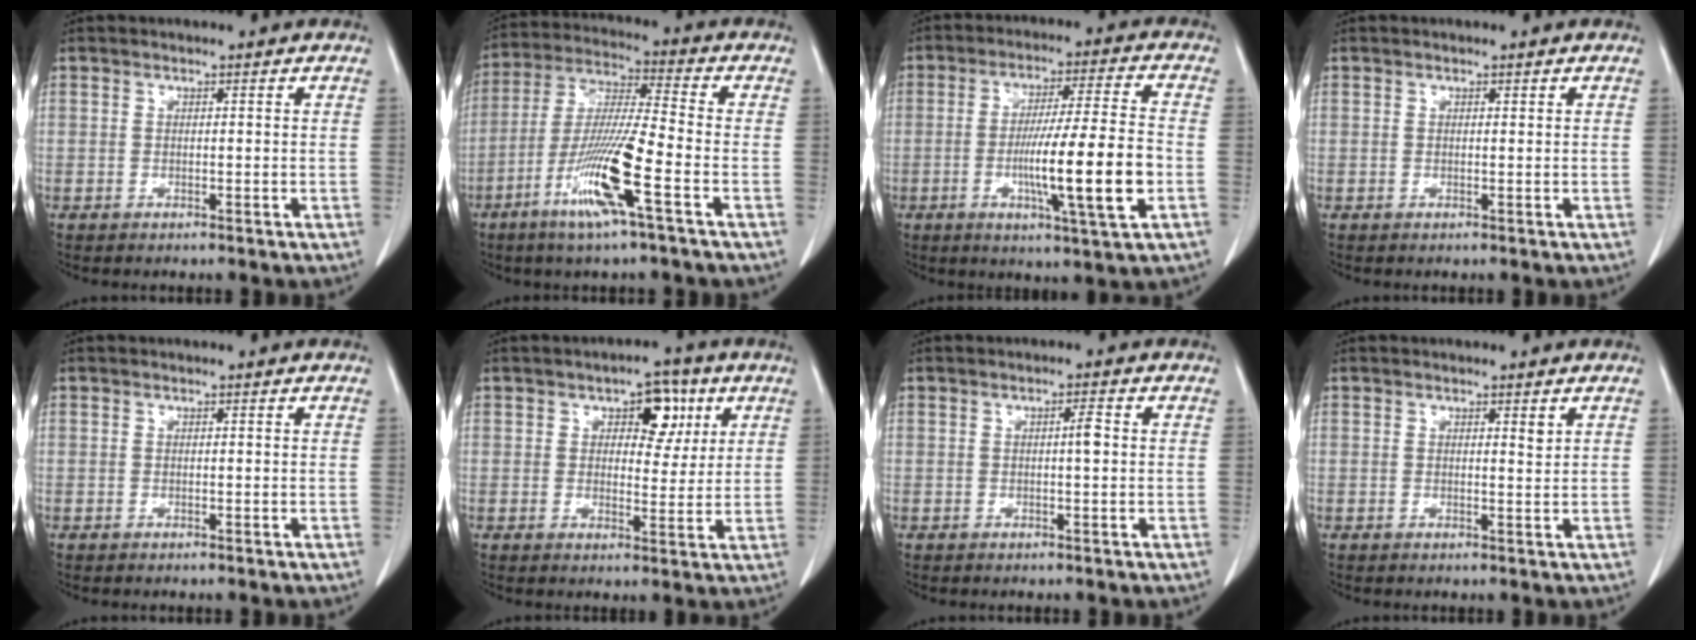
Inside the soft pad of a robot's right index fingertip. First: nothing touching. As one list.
[{"total": 13.2, "force": [-5.8, -0.2, 11.8], "torque": [-0.238, -0.017, -0.114]}, {"total": 13.7, "force": [-3.4, -0.1, 13.3], "torque": [-0.225, -0.009, -0.058]}, {"total": 0.0}, {"total": 0.0}, {"total": 6.5, "force": [2.8, 3.5, 4.7], "torque": [-0.057, 0.012, 0.039]}, {"total": 1.7, "force": [0.1, 0.1, 1.7], "torque": [-0.028, 0.003, 0.001]}, {"total": 1.0, "force": [0.6, 0.1, 0.8], "torque": [-0.016, -0.004, 0.009]}]